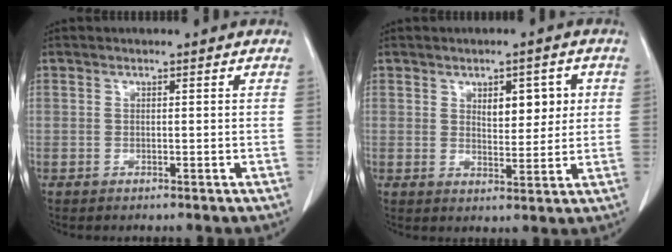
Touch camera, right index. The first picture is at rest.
{"total": 5.7, "force": [1.7, 2.7, 4.7], "torque": [-0.063, 0.004, 0.030]}